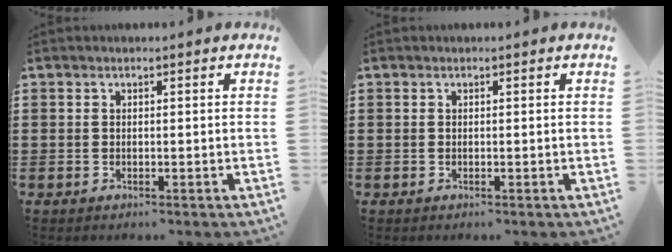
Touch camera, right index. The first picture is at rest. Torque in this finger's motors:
{"motor_torque": [0.84, 1.08, 0.00, 0.00]}